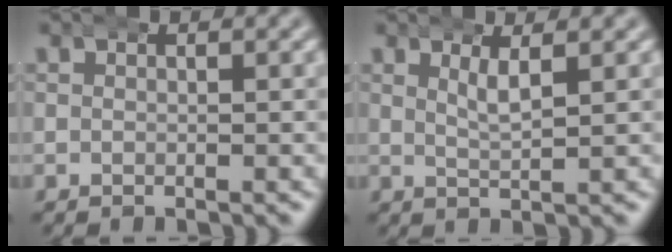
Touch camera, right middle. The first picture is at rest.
{"total": 2.1, "force": [1.4, 0.1, 1.6], "torque": [-0.031, -0.004, 0.029]}